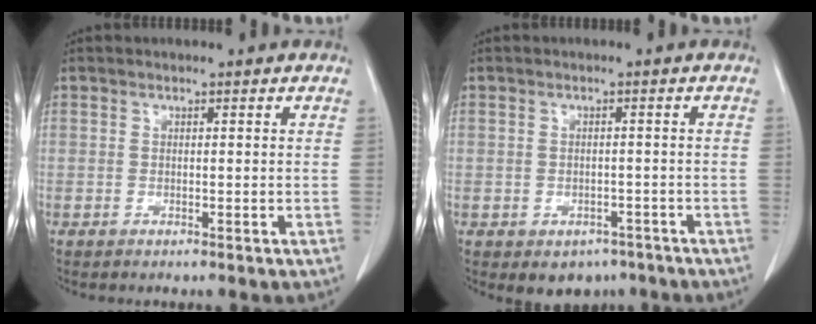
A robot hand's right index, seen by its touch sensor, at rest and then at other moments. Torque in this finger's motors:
{"motor_torque": [-0.80, -0.24, -0.32, -0.10]}